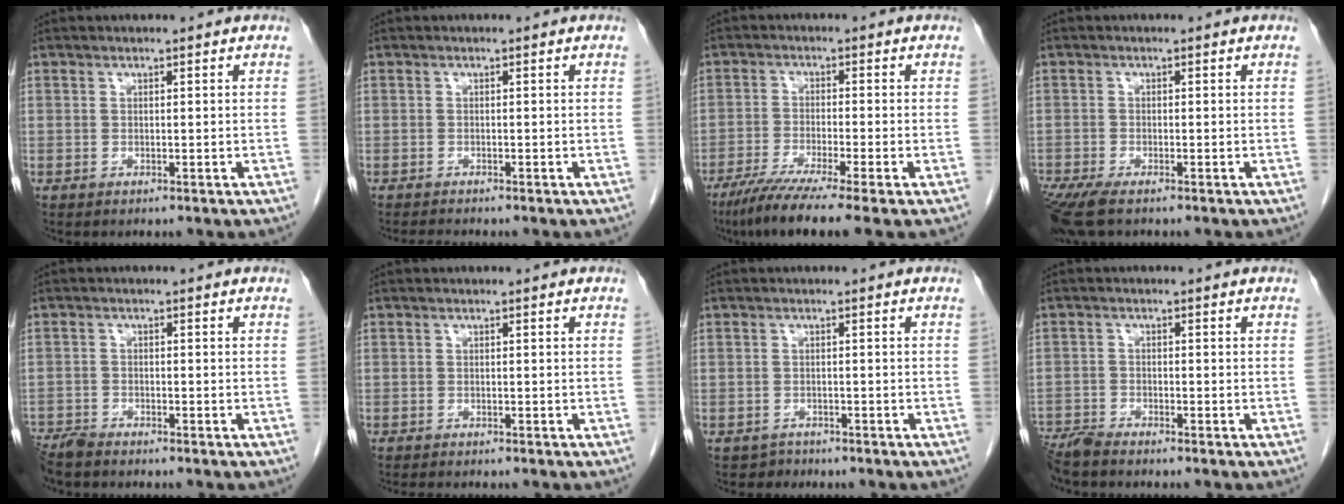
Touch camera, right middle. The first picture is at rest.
{"total": 1.7, "force": [-1.6, 0.0, 0.5], "torque": [-0.010, -0.005, -0.025]}
{"total": 9.1, "force": [-6.6, -0.9, 6.2], "torque": [-0.101, -0.028, -0.109]}
{"total": 5.8, "force": [-4.4, 1.1, 3.6], "torque": [-0.071, -0.017, -0.079]}
{"total": 3.8, "force": [-3.6, 0.3, 1.1], "torque": [-0.015, -0.013, -0.068]}
{"total": 2.3, "force": [-2.1, 0.4, 1.0], "torque": [-0.017, -0.005, -0.027]}
{"total": 1.5, "force": [-1.2, 0.7, -0.6], "torque": [0.006, 0.001, -0.020]}
{"total": 3.9, "force": [-3.7, -0.1, 1.1], "torque": [-0.018, -0.016, -0.072]}